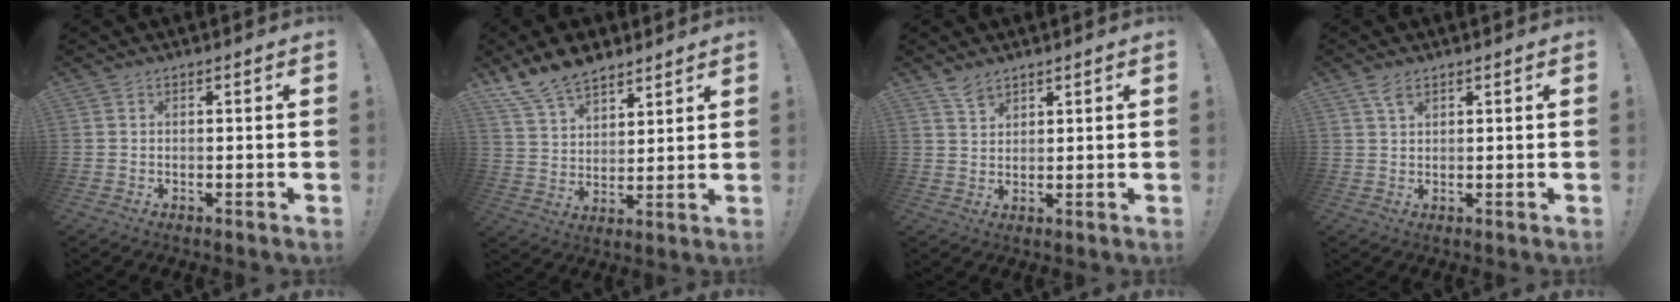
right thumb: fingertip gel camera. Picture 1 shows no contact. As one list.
[{"total": 12.5, "force": [10.1, 6.1, 4.2], "torque": [-0.079, -0.068, 0.194]}, {"total": 3.8, "force": [3.2, 1.5, 1.5], "torque": [-0.009, -0.024, 0.056]}, {"total": 2.9, "force": [1.8, 1.3, 1.8], "torque": [-0.030, -0.003, 0.032]}]